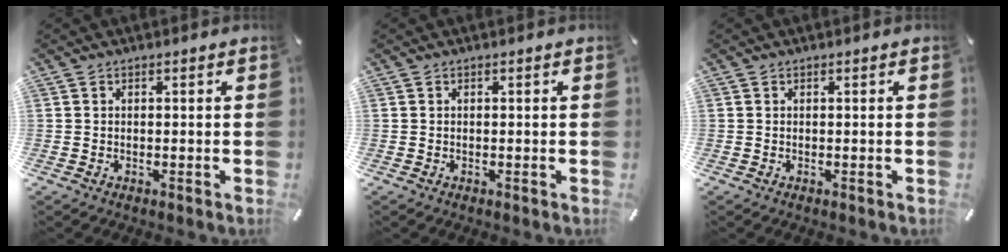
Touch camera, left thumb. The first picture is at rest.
{"total": 0.0}
{"total": 0.0}